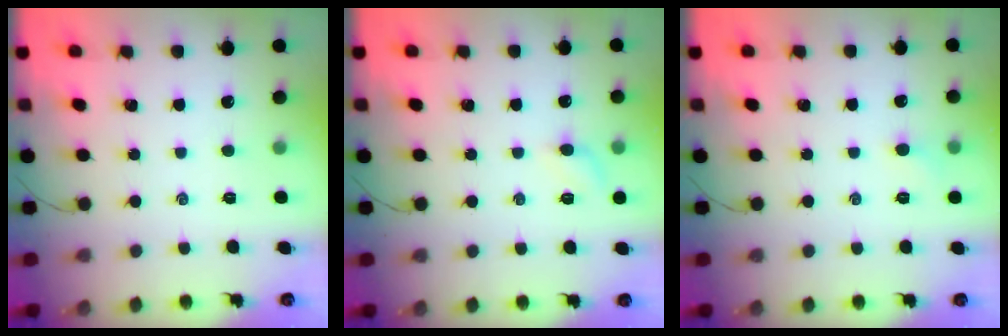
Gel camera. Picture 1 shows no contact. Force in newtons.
{"total": 6.0, "press": 5.9, "slide": 1.1}
{"total": 4.0, "press": 3.8, "slide": 1.2}